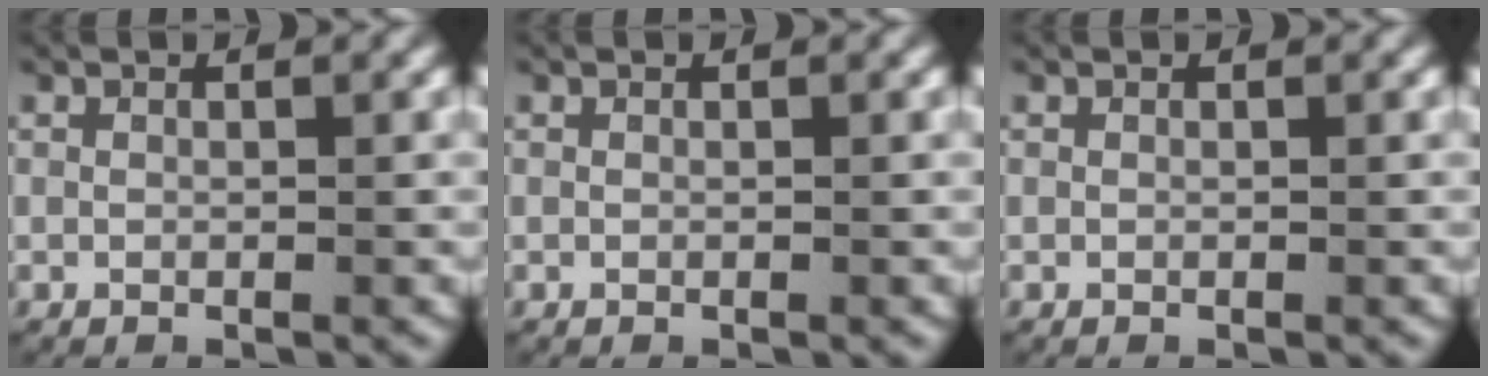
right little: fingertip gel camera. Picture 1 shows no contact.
{"total": 0.0}
{"total": 0.0}